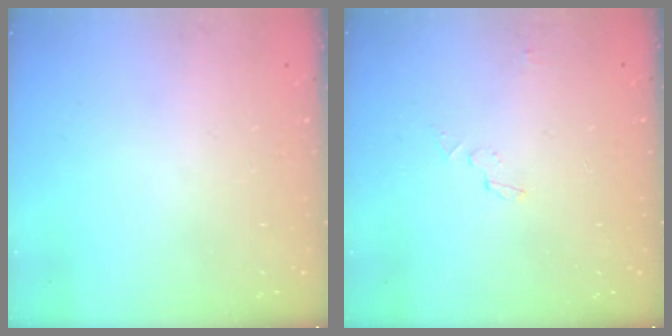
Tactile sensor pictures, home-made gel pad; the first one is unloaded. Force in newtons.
{"total": 2.8, "press": 2.8, "slide": 0.2}